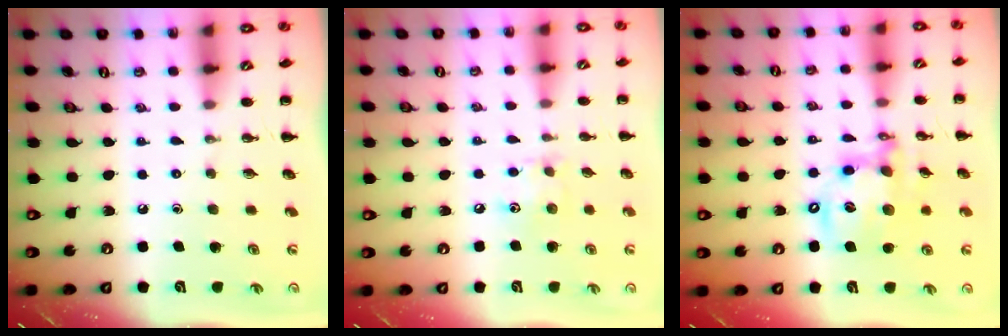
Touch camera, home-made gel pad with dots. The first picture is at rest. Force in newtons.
{"total": 6.5, "press": 6.4, "slide": 1.0}
{"total": 13.7, "press": 13.3, "slide": 3.4}